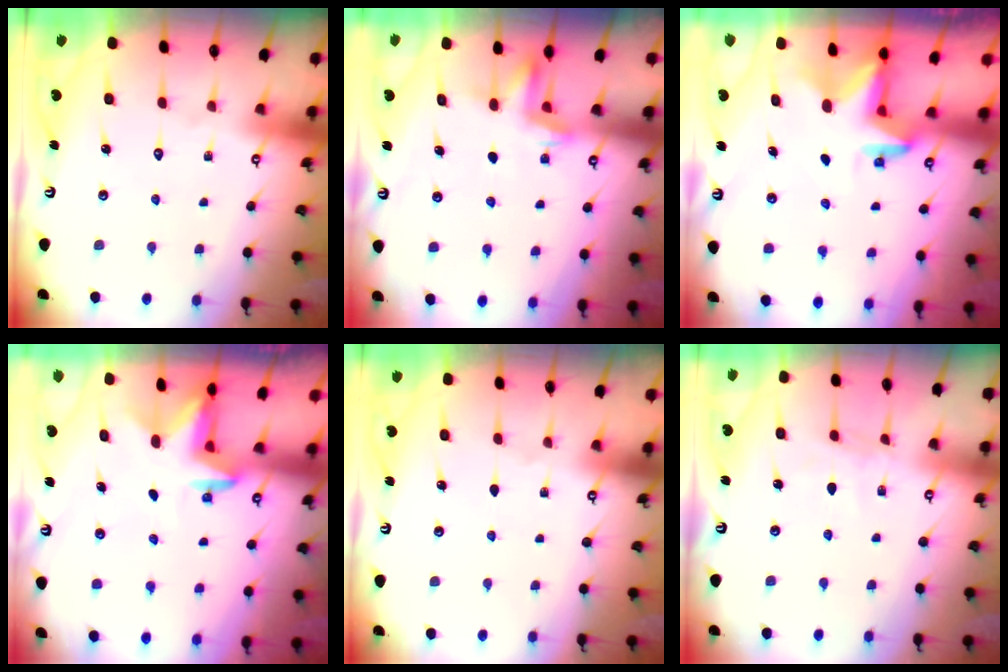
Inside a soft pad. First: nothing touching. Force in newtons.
{"total": 3.1, "press": 3.0, "slide": 0.4}
{"total": 2.7, "press": 2.7, "slide": 0.3}
{"total": 3.1, "press": 3.0, "slide": 0.7}
{"total": 0.0}
{"total": 4.0, "press": 4.0, "slide": 0.5}